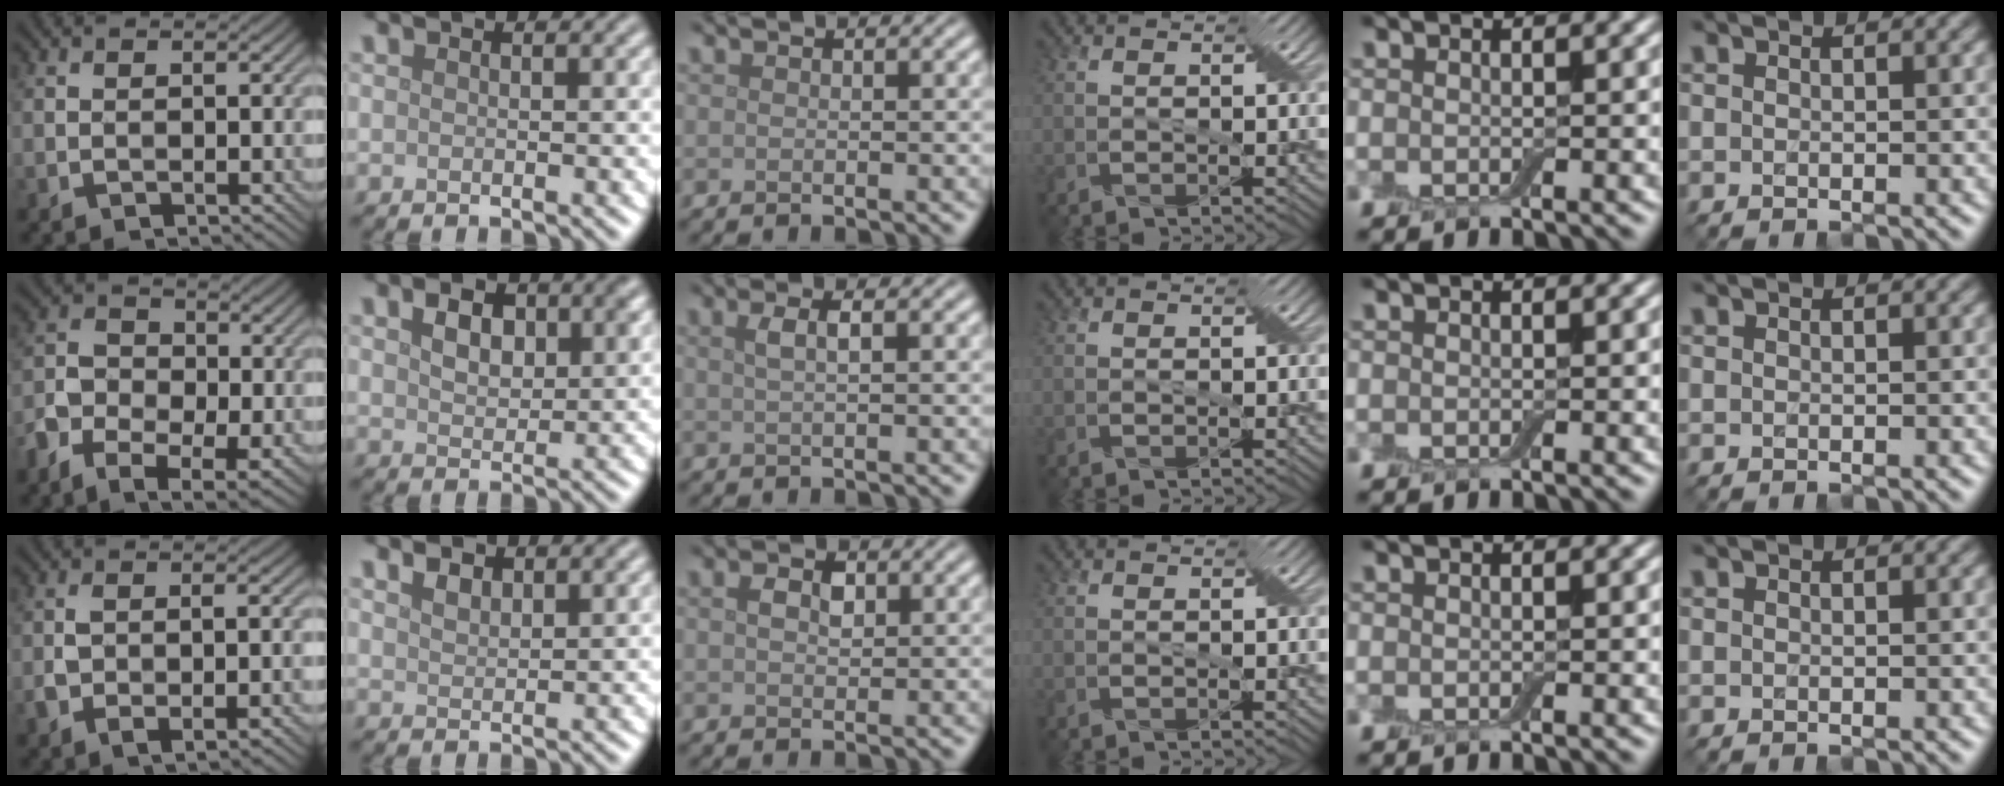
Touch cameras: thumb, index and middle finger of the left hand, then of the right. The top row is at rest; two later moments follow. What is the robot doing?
{"motion": "squeeze", "object": "air blower"}